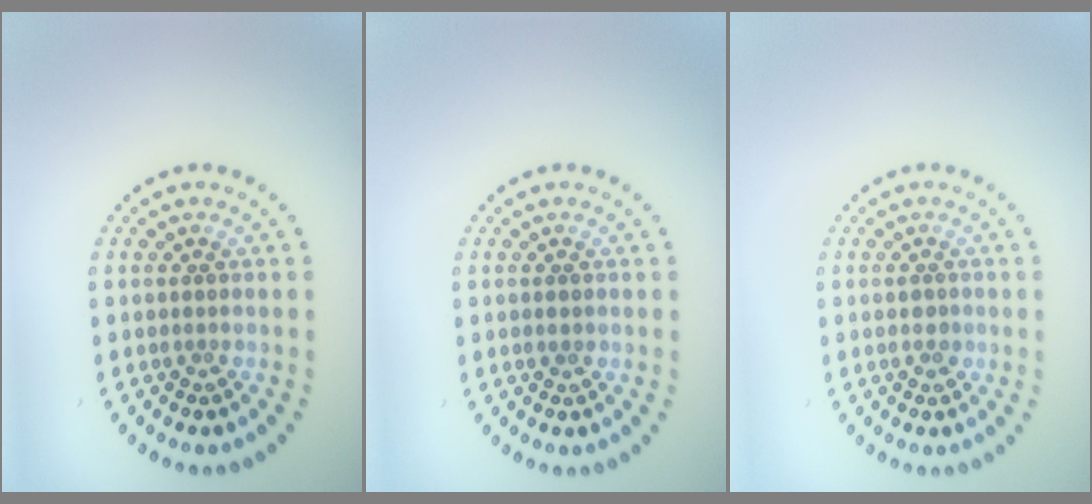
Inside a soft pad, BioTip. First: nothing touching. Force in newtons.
{"total": 0.9, "press": 0.9, "slide": 0.2}
{"total": 0.9, "press": 0.9, "slide": 0.3}